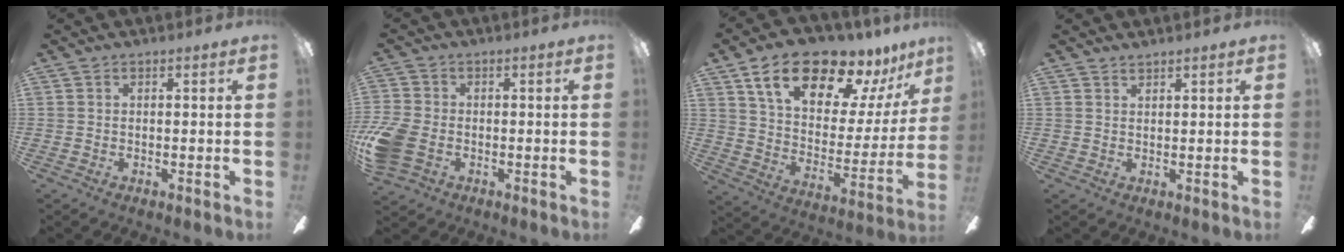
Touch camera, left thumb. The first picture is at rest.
{"total": 9.0, "force": [-2.4, 6.6, 5.7], "torque": [-0.135, 0.011, -0.042]}
{"total": 20.3, "force": [14.8, 8.3, 11.1], "torque": [-0.191, -0.090, 0.257]}
{"total": 1.2, "force": [1.2, 0.2, -0.1], "torque": [0.002, -0.002, 0.023]}